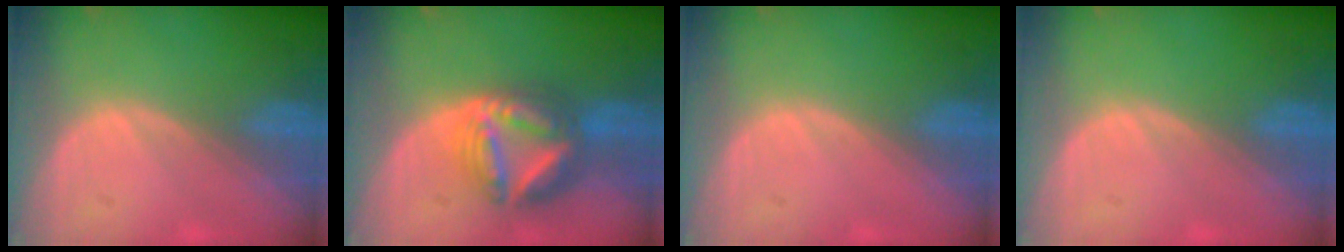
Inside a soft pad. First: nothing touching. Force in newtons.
{"total": 8.5, "press": 8.4, "slide": 0.8}
{"total": 0.0}
{"total": 0.0}